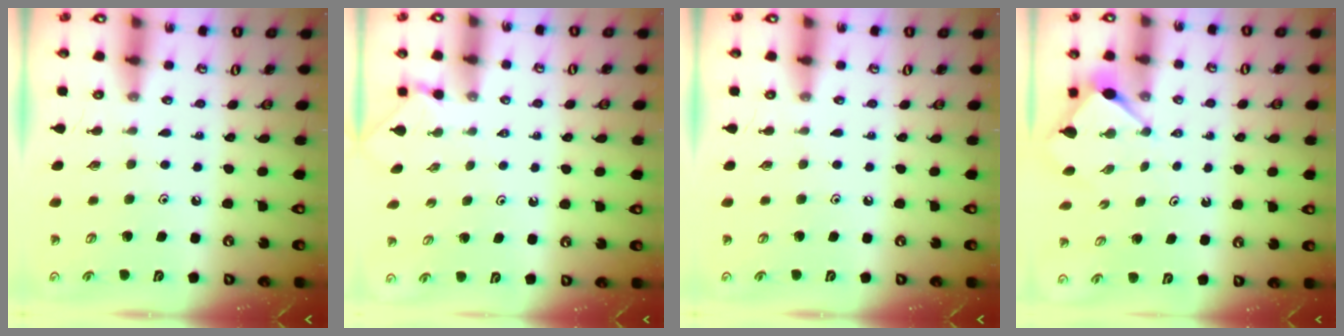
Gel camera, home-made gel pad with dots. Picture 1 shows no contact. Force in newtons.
{"total": 0.0}
{"total": 0.0}
{"total": 3.4, "press": 3.3, "slide": 0.3}